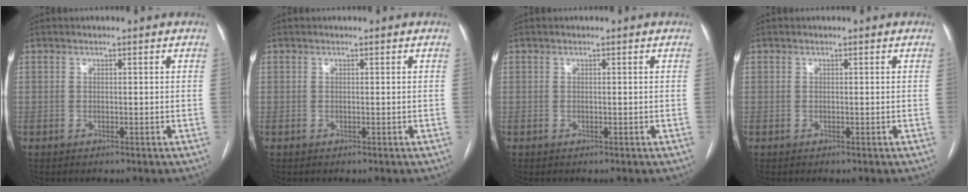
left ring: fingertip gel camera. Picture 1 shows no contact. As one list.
[{"total": 0.0}, {"total": 0.0}, {"total": 0.0}]